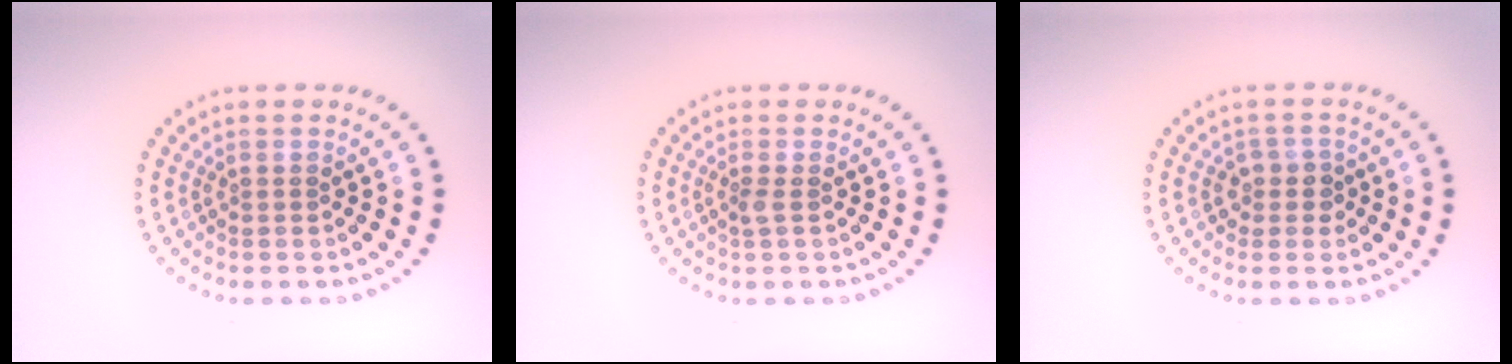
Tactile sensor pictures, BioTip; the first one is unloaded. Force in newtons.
{"total": 0.8, "press": 0.5, "slide": 0.5}
{"total": 1.9, "press": 1.5, "slide": 1.1}